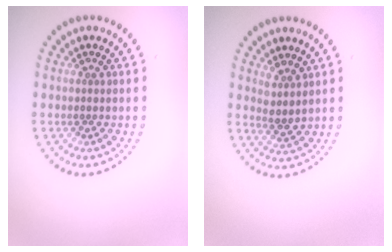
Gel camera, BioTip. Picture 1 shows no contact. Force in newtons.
{"total": 1.8, "press": 1.4, "slide": 1.2}